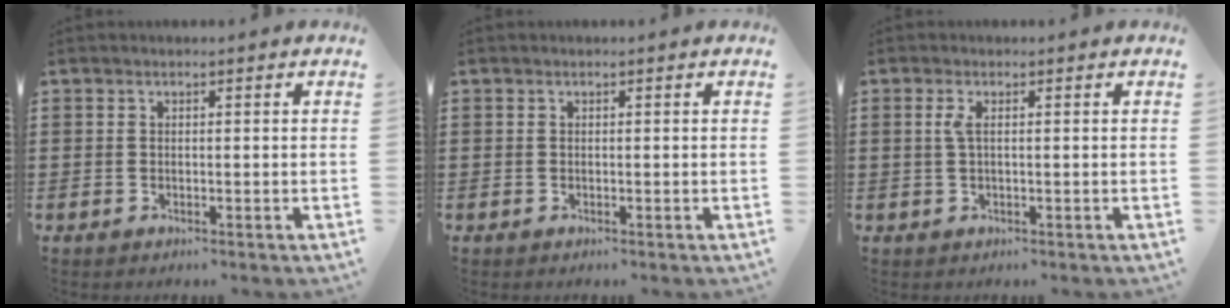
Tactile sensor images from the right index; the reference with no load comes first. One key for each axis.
{"total": 0.0}
{"total": 1.8, "fx": 0.1, "fy": 0.4, "fz": 1.8, "tx": -0.042, "ty": -0.004, "tz": -0.001}